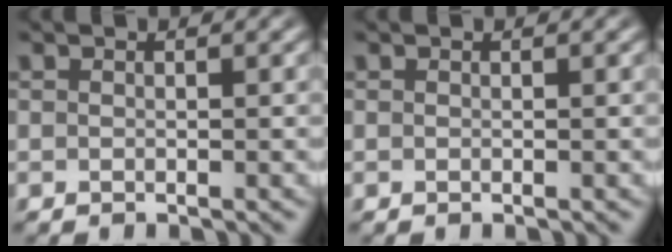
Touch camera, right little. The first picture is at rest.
{"total": 0.0}